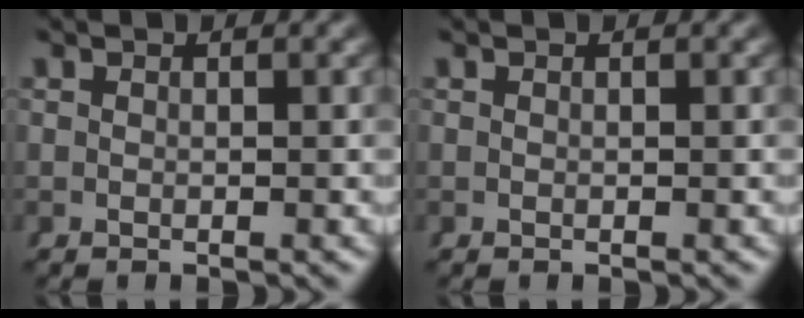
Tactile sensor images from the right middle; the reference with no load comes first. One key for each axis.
{"total": 0.0}